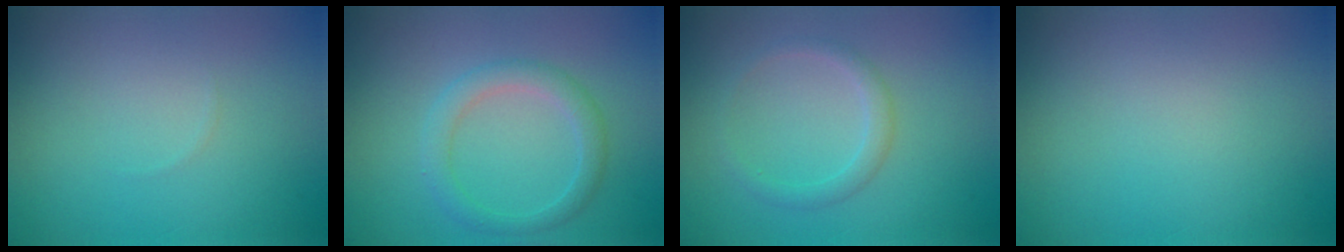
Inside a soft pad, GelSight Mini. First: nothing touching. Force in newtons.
{"total": 2.4, "press": 2.4, "slide": 0.1}
{"total": 1.5, "press": 1.5, "slide": 0.0}
{"total": 0.0}